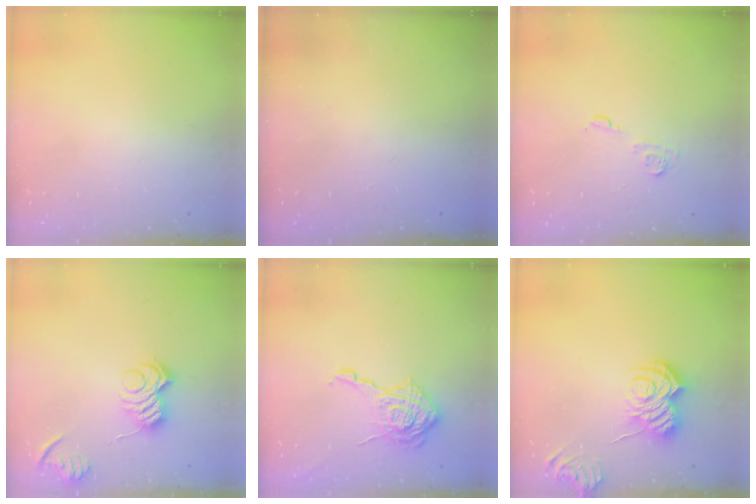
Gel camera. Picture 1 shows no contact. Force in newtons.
{"total": 2.3, "press": 2.2, "slide": 0.7}
{"total": 7.3, "press": 7.3, "slide": 0.5}
{"total": 10.7, "press": 10.7, "slide": 0.3}
{"total": 16.1, "press": 16.1, "slide": 0.5}
{"total": 10.1, "press": 10.1, "slide": 0.9}